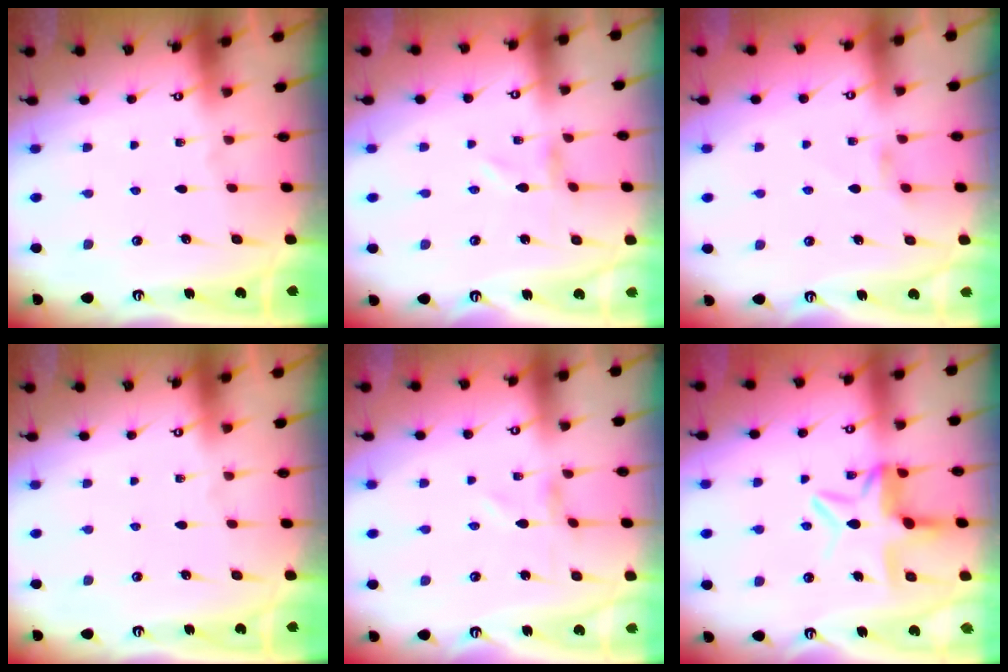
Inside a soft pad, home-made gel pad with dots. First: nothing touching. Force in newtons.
{"total": 0.0}
{"total": 2.7, "press": 2.7, "slide": 0.5}
{"total": 0.0}
{"total": 0.0}
{"total": 8.4, "press": 8.3, "slide": 1.0}